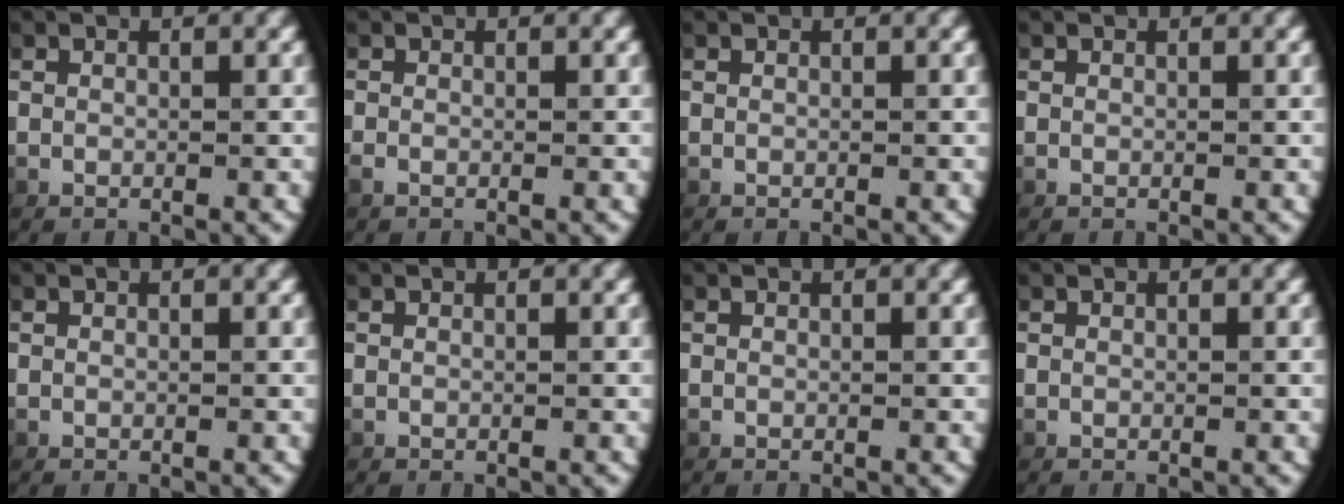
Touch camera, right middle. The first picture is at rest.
{"total": 0.7, "force": [-0.5, 0.3, 0.4], "torque": [-0.015, -0.001, -0.006]}
{"total": 0.0}
{"total": 0.0}
{"total": 0.0}
{"total": 0.0}
{"total": 0.0}
{"total": 0.0}